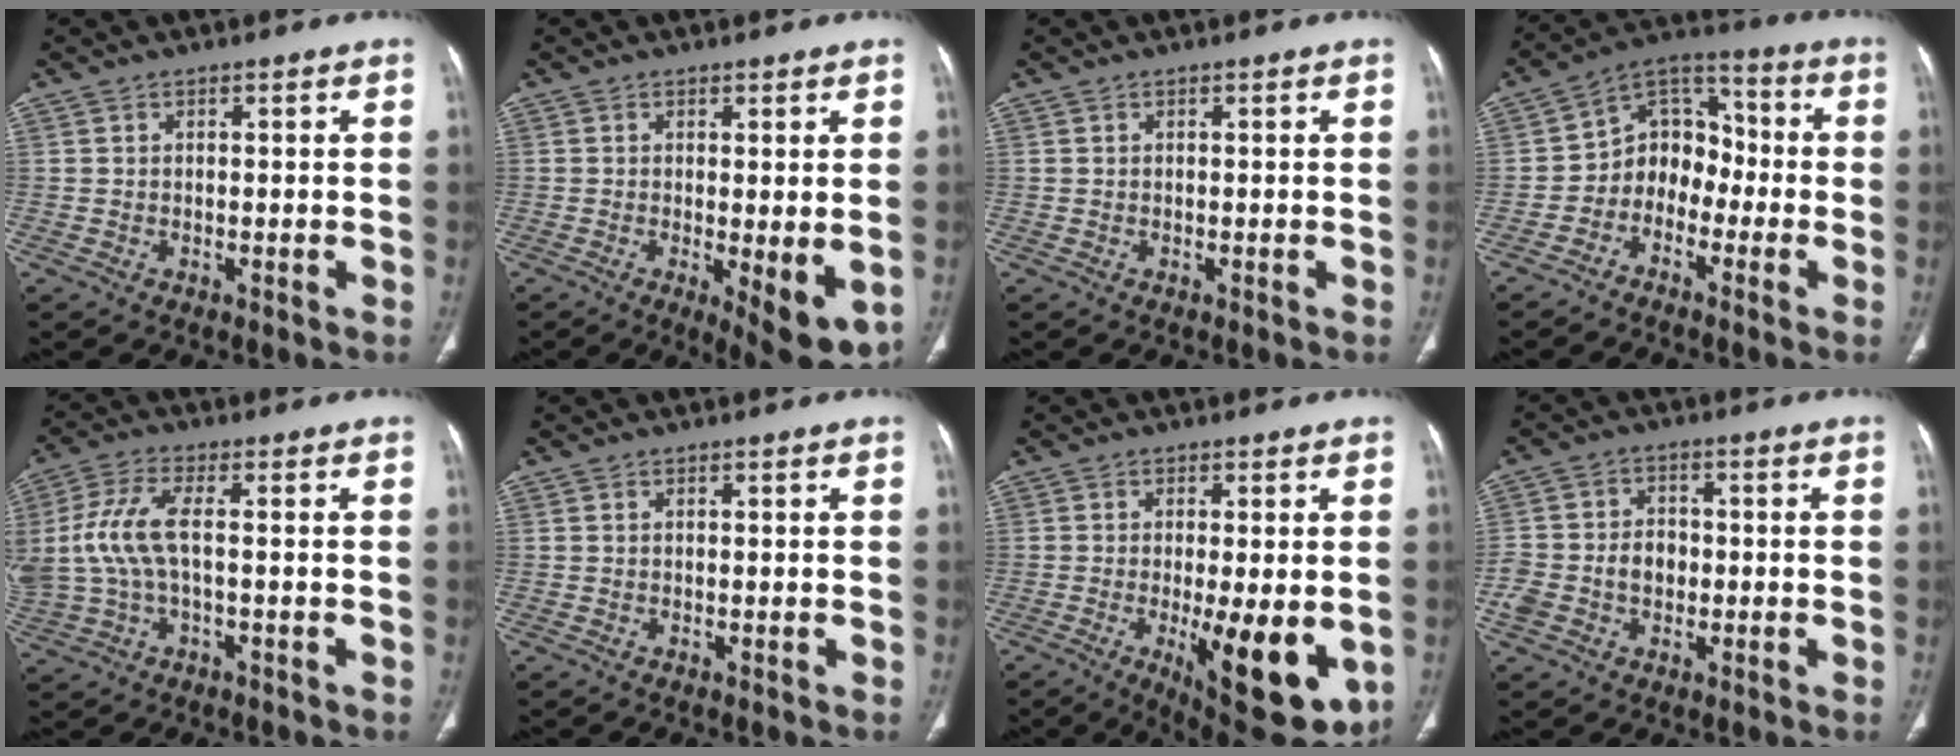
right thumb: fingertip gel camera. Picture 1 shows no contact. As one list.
[{"total": 7.6, "force": [-1.7, 2.3, 7.1], "torque": [-0.096, -0.023, -0.021]}, {"total": 0.0}, {"total": 9.7, "force": [-3.1, 7.8, 4.9], "torque": [-0.044, 0.058, -0.072]}, {"total": 10.7, "force": [0.4, 4.8, 9.6], "torque": [-0.240, 0.022, 0.012]}, {"total": 0.0}, {"total": 15.5, "force": [-3.7, 5.1, 14.1], "torque": [-0.170, -0.024, -0.037]}, {"total": 8.0, "force": [-1.5, 6.2, 4.8], "torque": [-0.082, 0.029, -0.025]}]